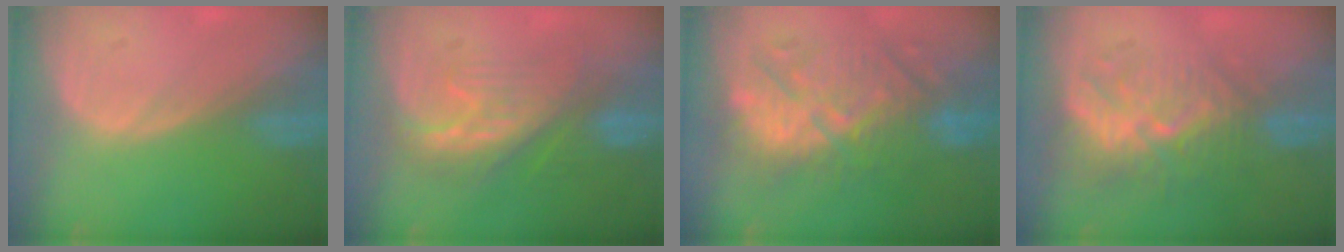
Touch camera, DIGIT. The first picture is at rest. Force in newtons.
{"total": 7.9, "press": 7.8, "slide": 1.4}
{"total": 10.6, "press": 10.6, "slide": 1.2}
{"total": 10.0, "press": 8.6, "slide": 4.9}